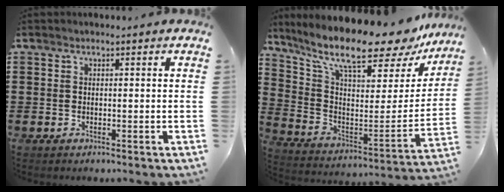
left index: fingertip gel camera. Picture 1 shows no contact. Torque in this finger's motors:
{"motor_torque": [2.14, 0.00, 1.05, 0.21]}